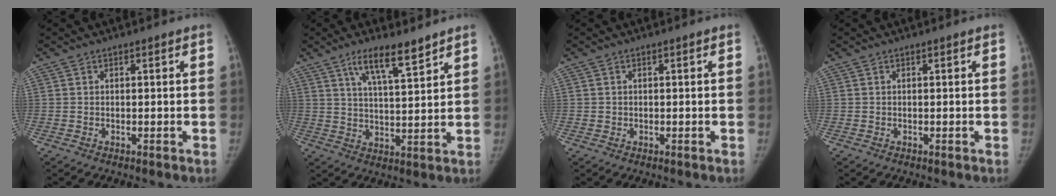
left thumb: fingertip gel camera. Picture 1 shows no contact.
{"total": 8.7, "force": [6.0, 1.8, 6.0], "torque": [-0.095, -0.034, 0.109]}
{"total": 0.6, "force": [0.0, 0.6, 0.0], "torque": [0.005, 0.004, -0.001]}
{"total": 0.0}